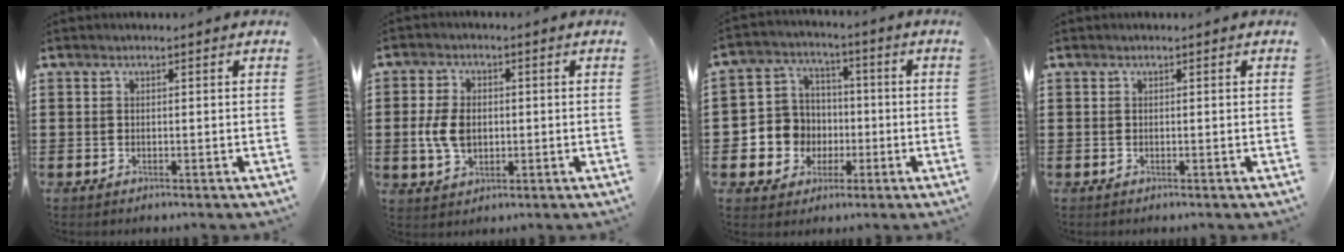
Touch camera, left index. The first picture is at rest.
{"total": 5.7, "force": [-0.1, 3.8, 4.2], "torque": [-0.105, 0.003, -0.008]}
{"total": 7.7, "force": [-0.9, 7.6, 1.2], "torque": [-0.066, 0.007, -0.012]}
{"total": 0.0}